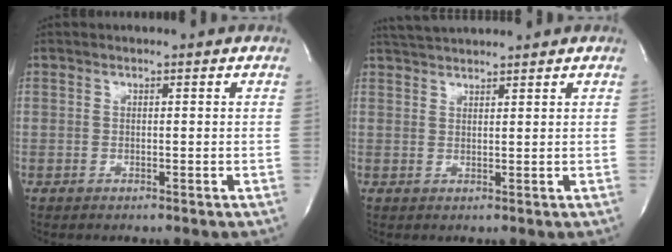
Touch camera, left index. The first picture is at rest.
{"total": 3.7, "force": [3.6, -0.2, 1.0], "torque": [-0.022, 0.023, 0.068]}